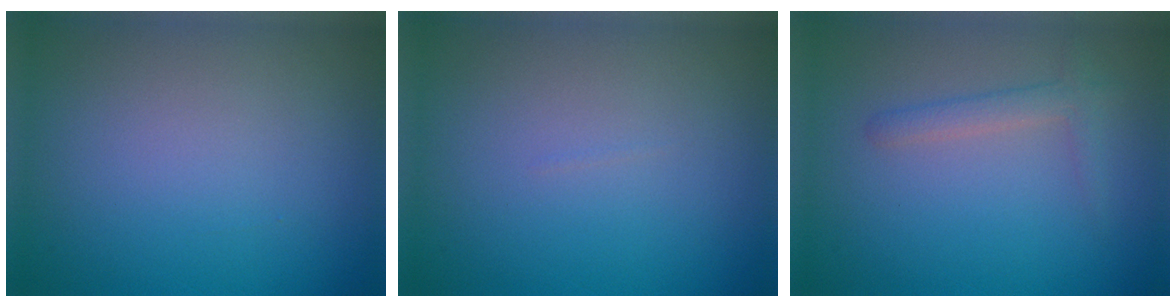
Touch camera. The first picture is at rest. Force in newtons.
{"total": 0.0}
{"total": 1.7, "press": 1.7, "slide": 0.1}